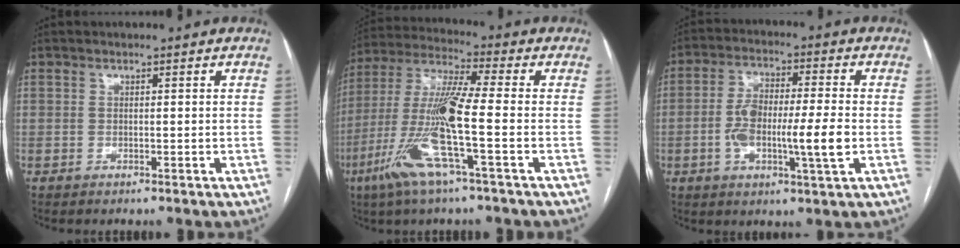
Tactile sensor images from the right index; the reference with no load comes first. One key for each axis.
{"total": 14.4, "fx": -5.1, "fy": -0.8, "fz": 13.4, "tx": -0.283, "ty": -0.010, "tz": -0.108}
{"total": 10.6, "fx": -1.9, "fy": 1.6, "fz": 10.3, "tx": -0.190, "ty": 0.009, "tz": -0.034}